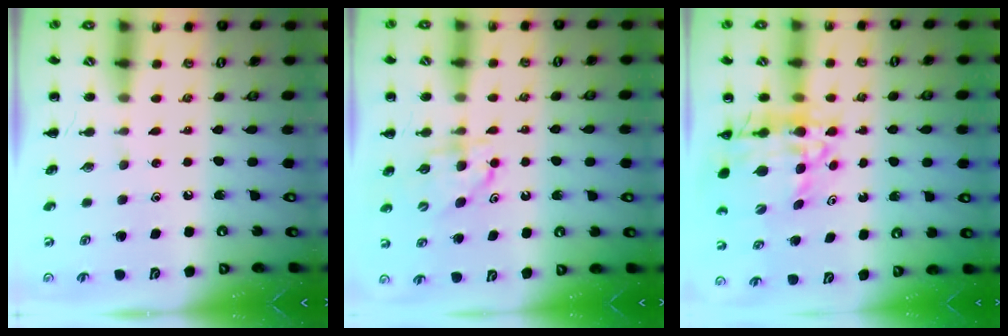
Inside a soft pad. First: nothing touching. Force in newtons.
{"total": 5.3, "press": 5.3, "slide": 0.7}
{"total": 14.6, "press": 14.0, "slide": 4.2}